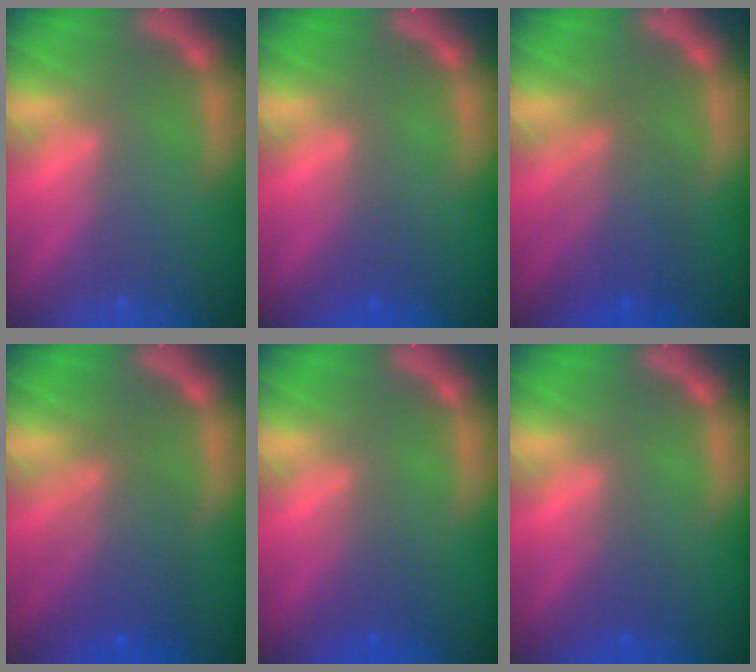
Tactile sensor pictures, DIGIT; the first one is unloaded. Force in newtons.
{"total": 1.5}
{"total": 5.0}
{"total": 5.5}
{"total": 1.9}
{"total": 1.5}